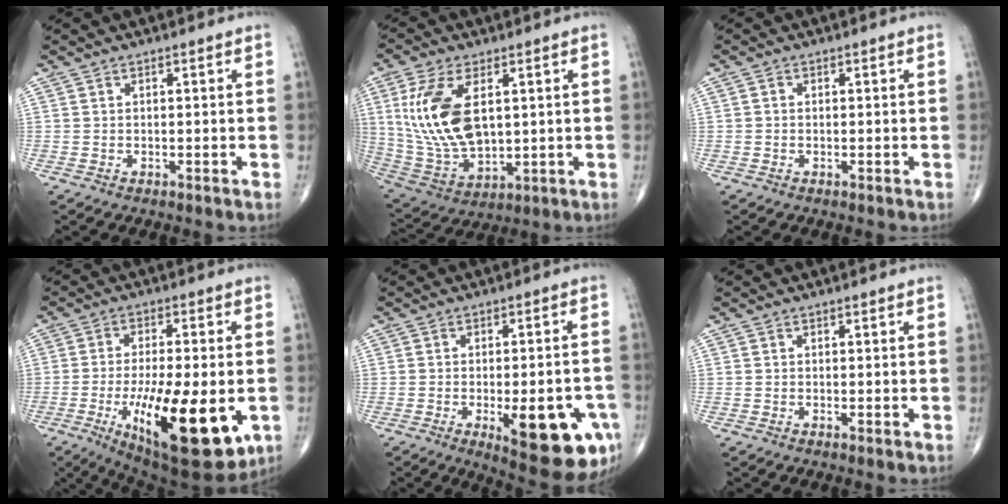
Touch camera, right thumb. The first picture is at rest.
{"total": 16.8, "force": [3.7, 9.0, 13.7], "torque": [-0.276, -0.017, 0.084]}
{"total": 0.6, "force": [0.0, 0.5, 0.3], "torque": [-0.003, 0.001, -0.003]}
{"total": 22.0, "force": [-6.0, 7.5, 19.8], "torque": [-0.304, -0.022, -0.076]}
{"total": 16.5, "force": [-5.9, 5.7, 14.3], "torque": [-0.140, 0.011, -0.059]}
{"total": 0.5, "force": [-0.1, 0.1, 0.5], "torque": [-0.014, -0.003, -0.002]}